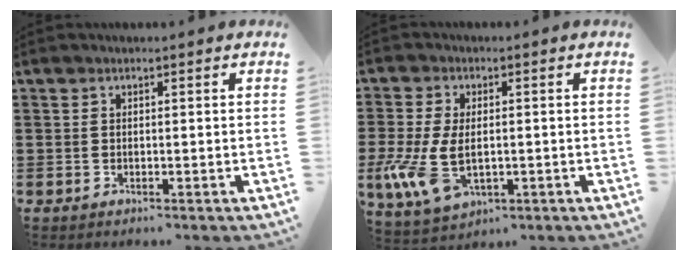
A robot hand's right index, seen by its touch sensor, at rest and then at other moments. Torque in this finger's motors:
{"motor_torque": [2.14, 0.00, 0.37, 0.21]}